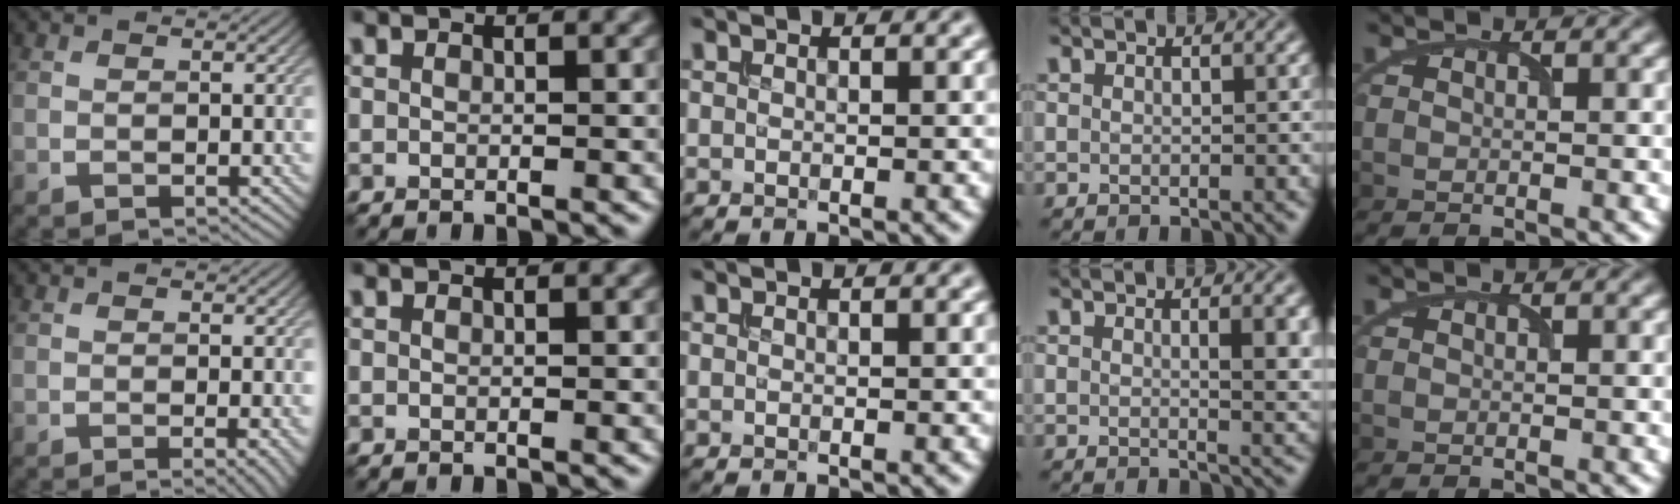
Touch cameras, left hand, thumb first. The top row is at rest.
{"thumb": {"total": 2.4, "force": [-0.8, 0.4, 2.2], "torque": [-0.028, 0.000, -0.016]}, "ring": {"total": 3.5, "force": [0.7, 1.0, 3.3], "torque": [-0.035, -0.001, 0.011]}}